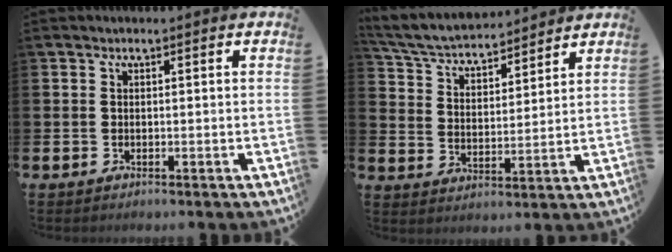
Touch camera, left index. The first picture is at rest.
{"total": 5.5, "force": [5.3, 1.0, 1.2], "torque": [-0.050, -0.039, 0.089]}